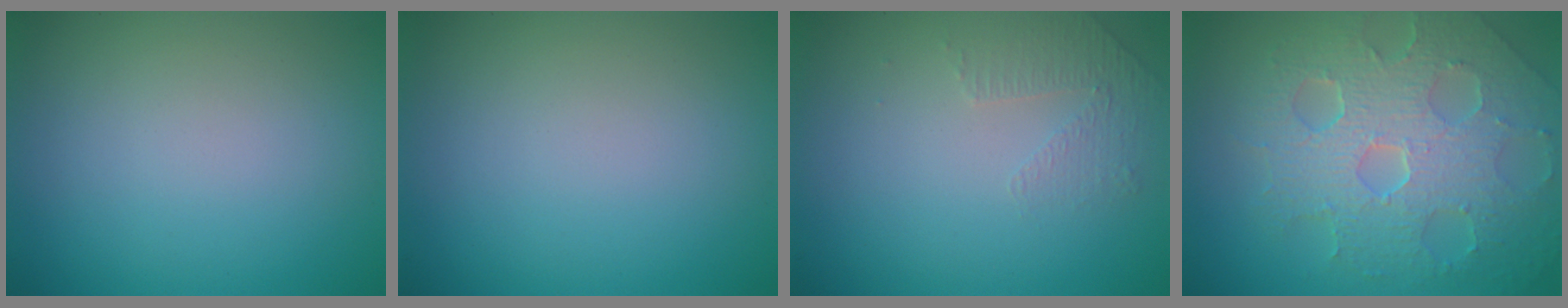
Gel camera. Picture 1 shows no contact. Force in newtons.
{"total": 0.0}
{"total": 1.4, "press": 0.8, "slide": 1.1}
{"total": 8.4, "press": 5.7, "slide": 6.1}